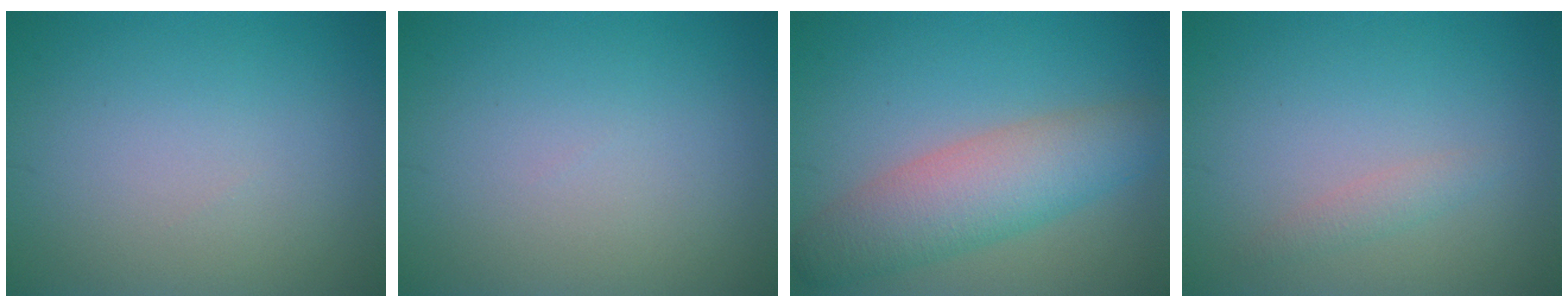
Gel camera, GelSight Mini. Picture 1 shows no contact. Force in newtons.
{"total": 0.0}
{"total": 6.2, "press": 6.2, "slide": 0.3}
{"total": 1.2, "press": 1.2, "slide": 0.1}